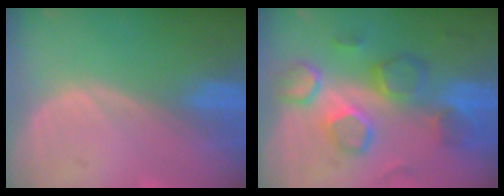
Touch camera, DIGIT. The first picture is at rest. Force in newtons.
{"total": 9.9, "press": 9.0, "slide": 4.2}